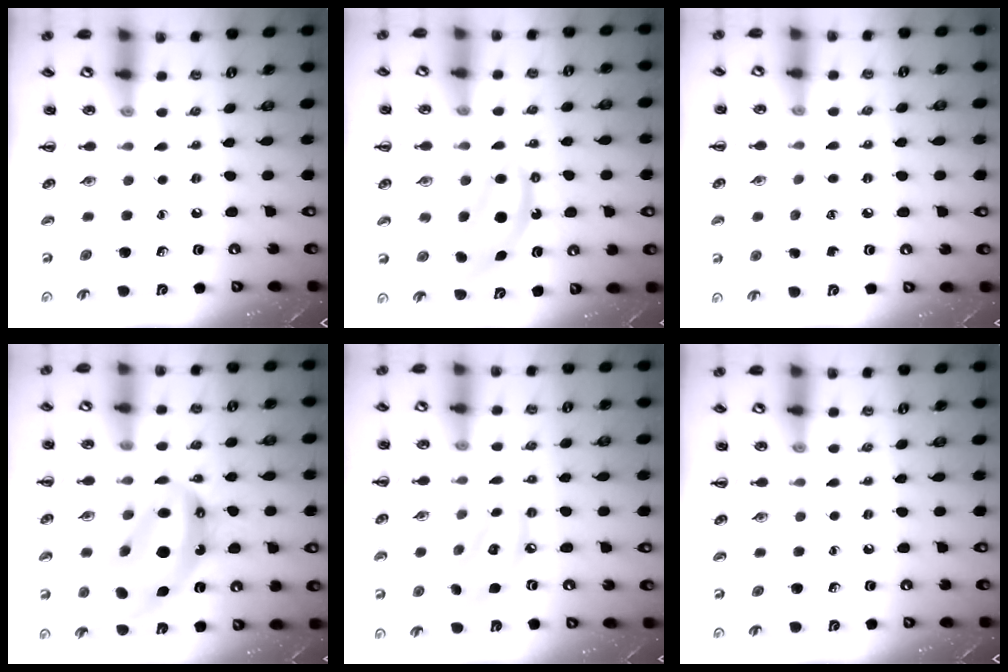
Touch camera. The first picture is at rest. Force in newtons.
{"total": 7.6, "press": 7.5, "slide": 1.2}
{"total": 6.2, "press": 5.9, "slide": 1.7}
{"total": 15.6, "press": 15.0, "slide": 4.4}
{"total": 9.5, "press": 9.3, "slide": 2.1}
{"total": 0.0}